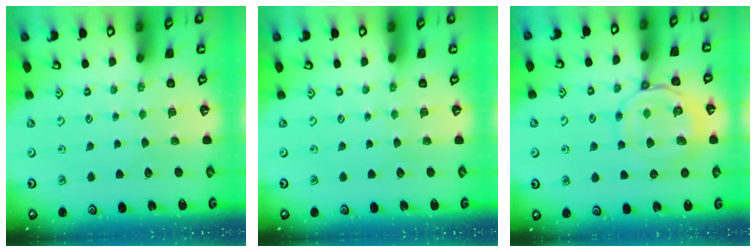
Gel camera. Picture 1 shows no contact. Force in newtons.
{"total": 0.0}
{"total": 11.3, "press": 11.3, "slide": 1.2}